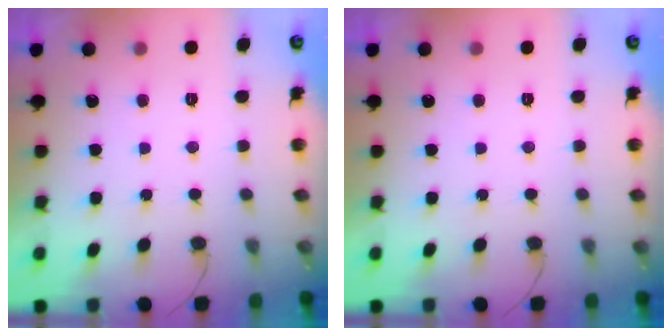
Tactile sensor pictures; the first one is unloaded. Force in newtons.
{"total": 0.0}